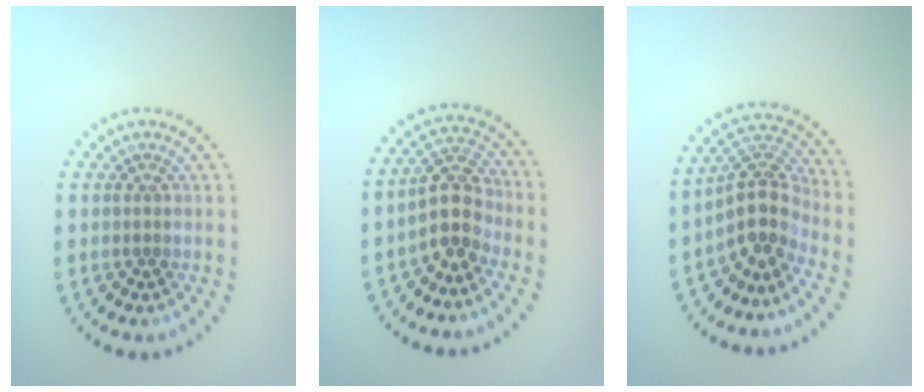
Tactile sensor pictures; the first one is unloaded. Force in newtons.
{"total": 3.6, "press": 3.3, "slide": 1.5}
{"total": 4.2, "press": 3.1, "slide": 2.8}